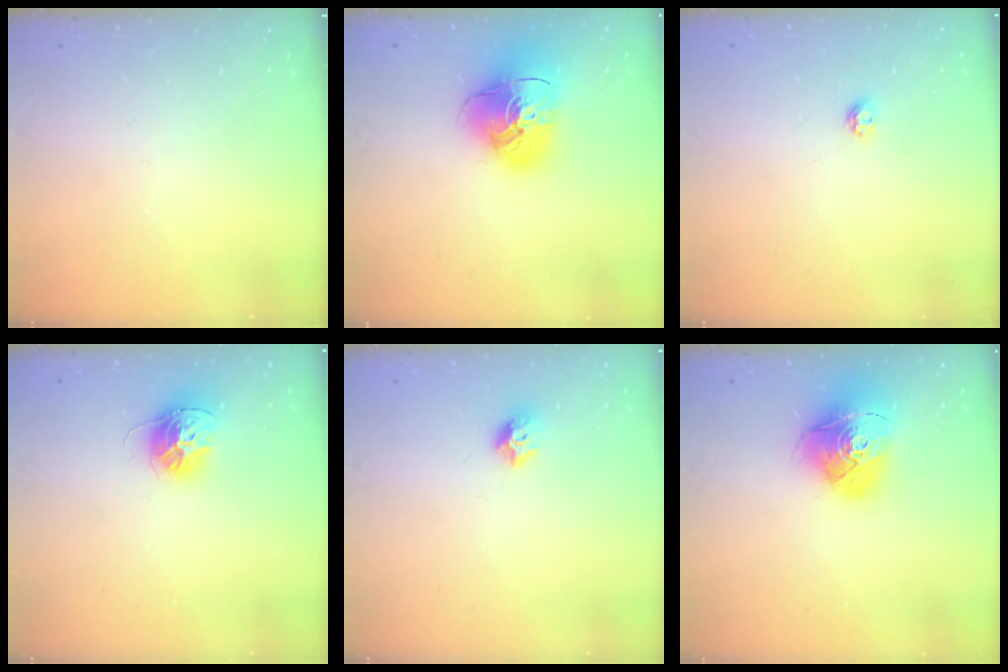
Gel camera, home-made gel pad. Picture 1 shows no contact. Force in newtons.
{"total": 17.3, "press": 17.2, "slide": 2.0}
{"total": 4.2, "press": 4.1, "slide": 0.4}
{"total": 12.1, "press": 12.1, "slide": 0.5}
{"total": 8.2, "press": 8.1, "slide": 1.0}
{"total": 16.4, "press": 16.3, "slide": 1.8}